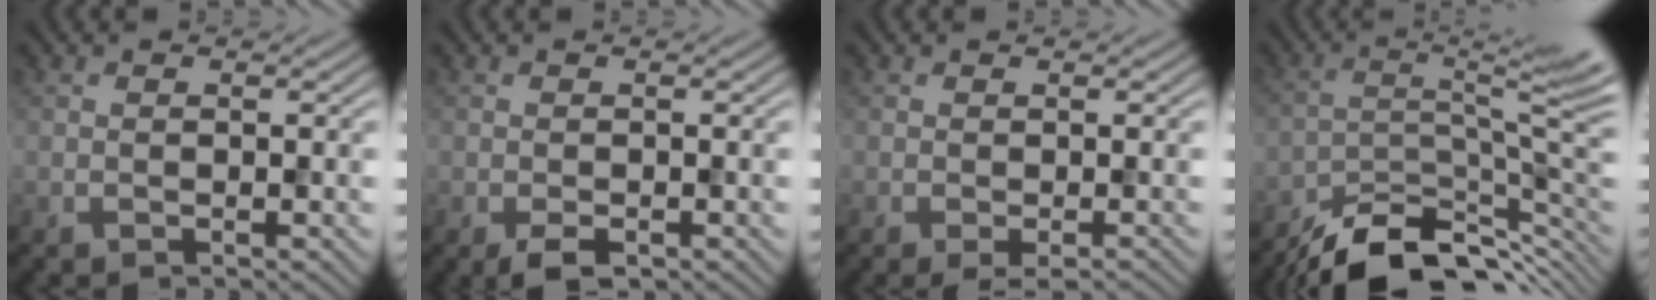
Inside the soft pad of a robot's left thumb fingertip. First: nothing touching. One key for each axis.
{"total": 2.4, "fx": -1.5, "fy": 1.3, "fz": 1.5, "tx": -0.028, "ty": -0.005, "tz": -0.027}
{"total": 2.0, "fx": -1.2, "fy": 0.4, "fz": 1.5, "tx": -0.028, "ty": -0.002, "tz": -0.017}
{"total": 10.6, "fx": -7.2, "fy": 2.4, "fz": 7.4, "tx": -0.106, "ty": 0.004, "tz": -0.123}